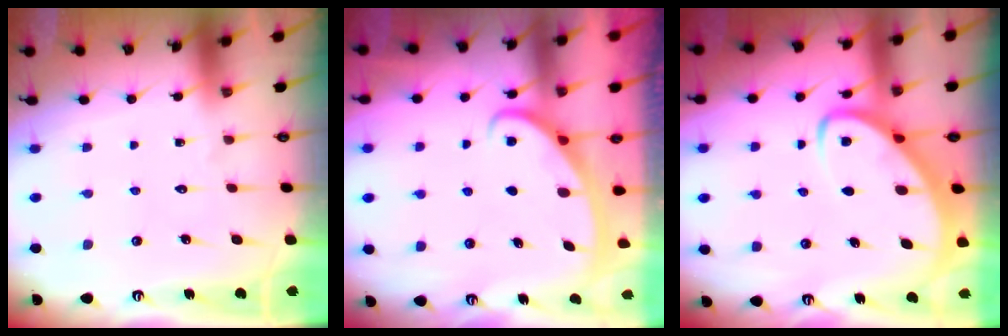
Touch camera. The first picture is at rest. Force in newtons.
{"total": 3.0, "press": 2.9, "slide": 0.4}
{"total": 5.1, "press": 5.0, "slide": 0.6}